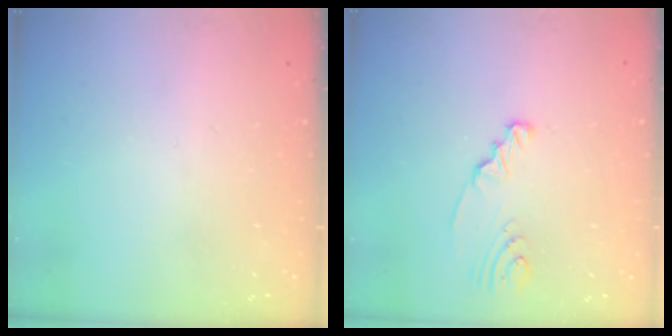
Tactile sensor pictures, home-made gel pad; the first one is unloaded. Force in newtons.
{"total": 2.3, "press": 2.3, "slide": 0.3}